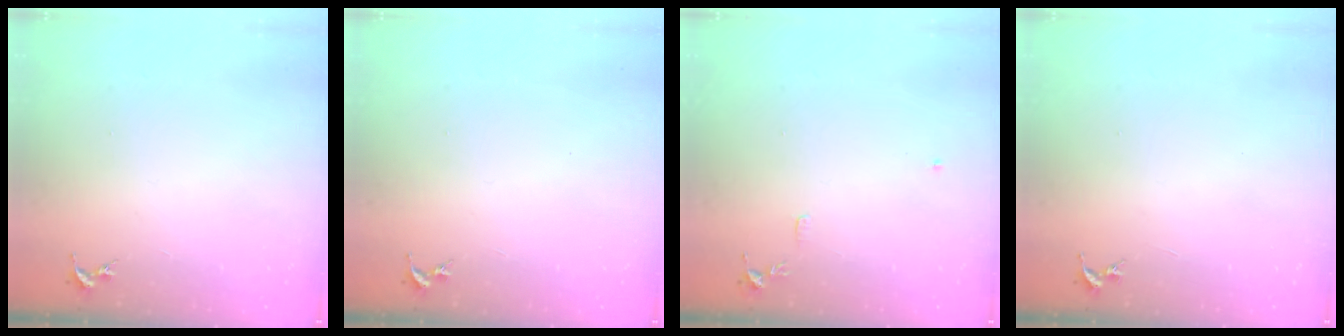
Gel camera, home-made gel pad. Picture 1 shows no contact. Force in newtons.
{"total": 0.0}
{"total": 5.9, "press": 5.8, "slide": 0.8}
{"total": 0.0}